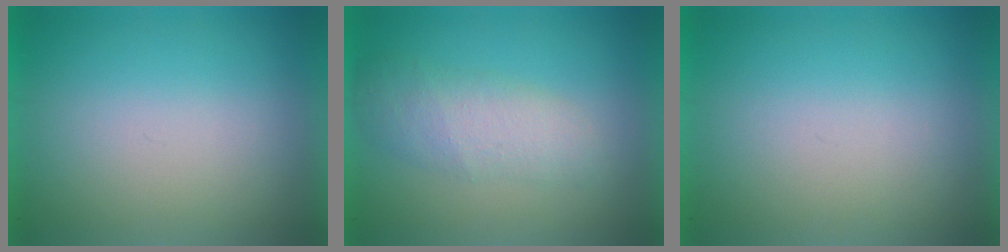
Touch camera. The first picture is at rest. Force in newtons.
{"total": 2.6}
{"total": 0.0}